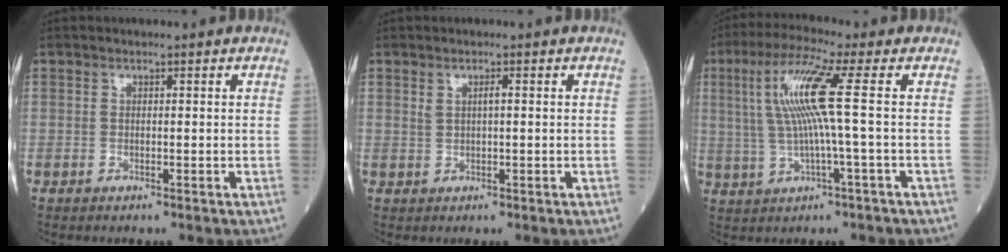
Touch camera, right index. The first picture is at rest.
{"total": 1.4, "force": [0.5, 0.3, 1.3], "torque": [-0.026, 0.005, 0.011]}
{"total": 9.6, "force": [1.5, -0.9, 9.4], "torque": [-0.193, 0.013, 0.029]}